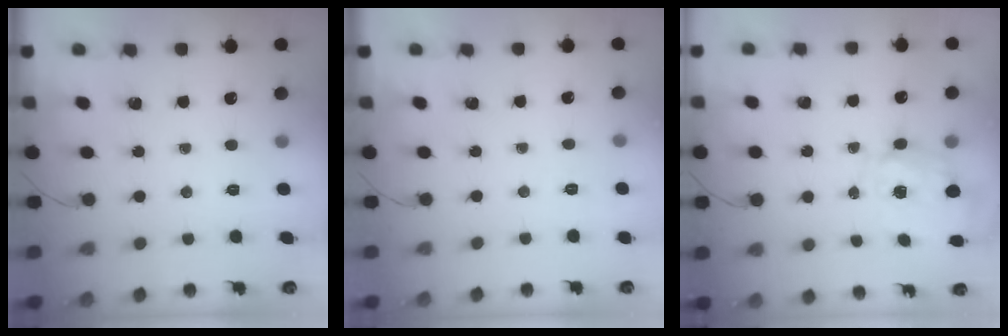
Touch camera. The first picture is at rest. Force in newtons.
{"total": 2.0, "press": 0.8, "slide": 1.9}
{"total": 2.9, "press": 2.7, "slide": 0.8}